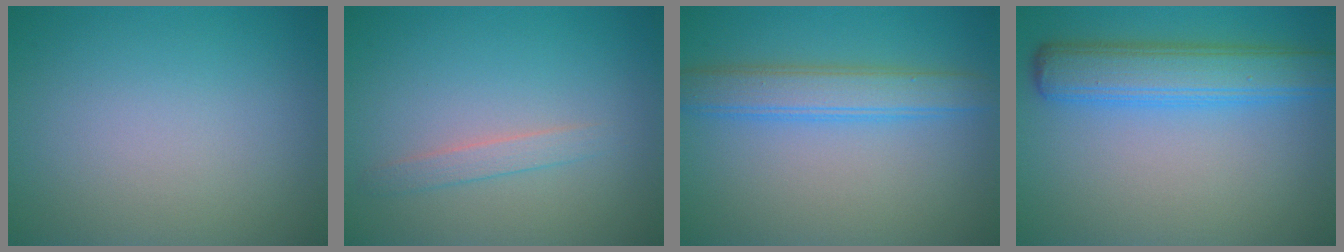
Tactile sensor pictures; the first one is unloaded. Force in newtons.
{"total": 1.4, "press": 1.4, "slide": 0.1}
{"total": 3.8, "press": 3.8, "slide": 0.1}
{"total": 5.5, "press": 5.5, "slide": 0.1}